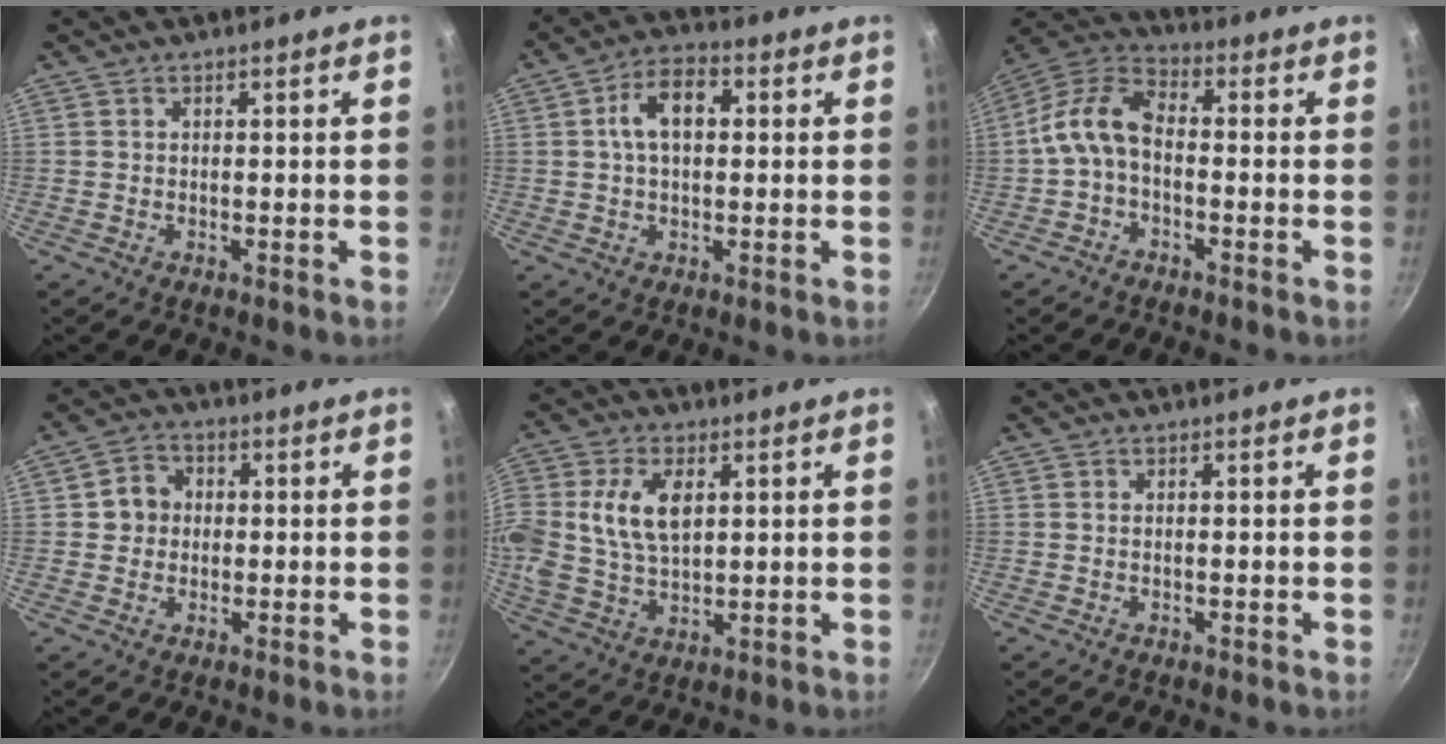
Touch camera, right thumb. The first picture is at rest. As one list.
[{"total": 8.2, "force": [1.4, 4.8, 6.5], "torque": [-0.107, 0.019, 0.019]}, {"total": 10.1, "force": [-1.0, 6.2, 7.9], "torque": [-0.154, 0.033, -0.034]}, {"total": 5.1, "force": [0.3, 4.7, 2.0], "torque": [-0.012, 0.011, -0.003]}, {"total": 12.5, "force": [2.8, 7.5, 9.6], "torque": [-0.193, 0.003, 0.058]}, {"total": 0.0}]